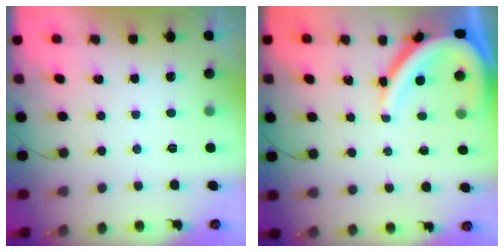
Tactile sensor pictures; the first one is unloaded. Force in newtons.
{"total": 10.9, "press": 10.9, "slide": 0.7}